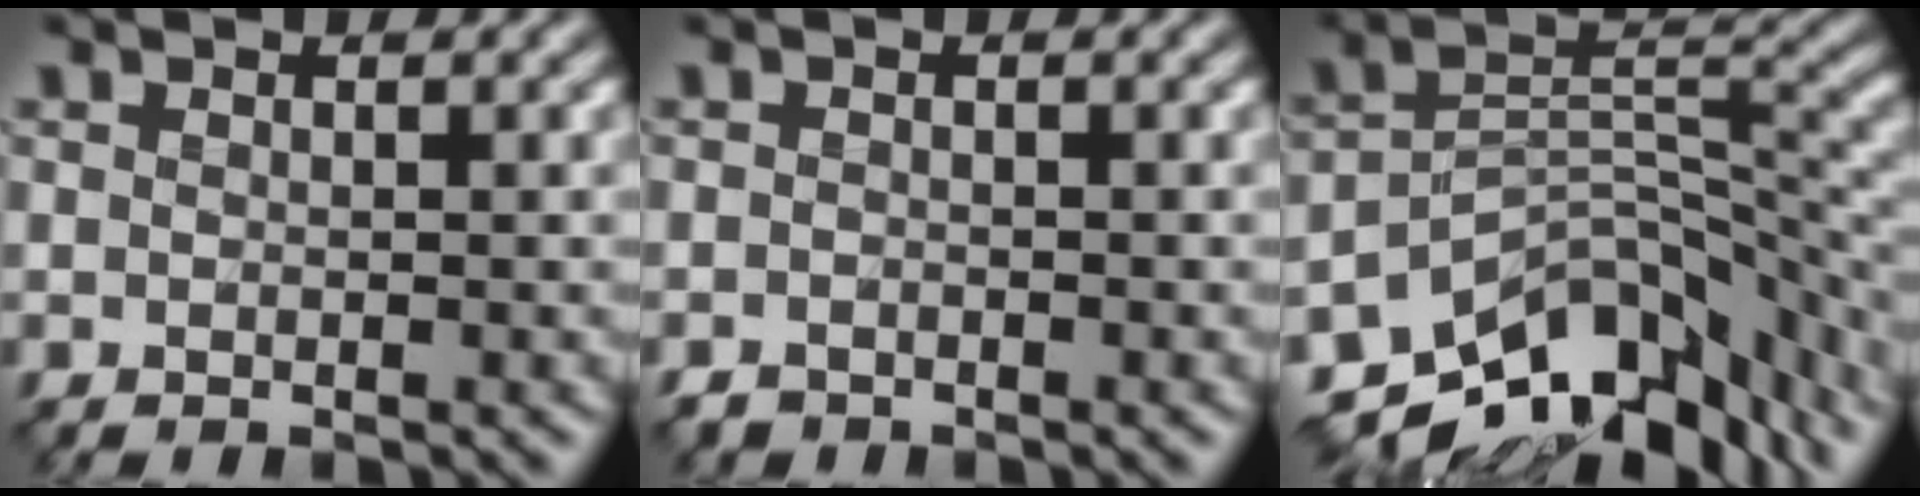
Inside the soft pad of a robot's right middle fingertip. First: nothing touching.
{"total": 0.8, "force": [-0.7, 0.3, -0.1], "torque": [0.004, 0.003, -0.014]}
{"total": 12.0, "force": [-8.6, 5.9, 5.9], "torque": [-0.103, 0.008, -0.143]}